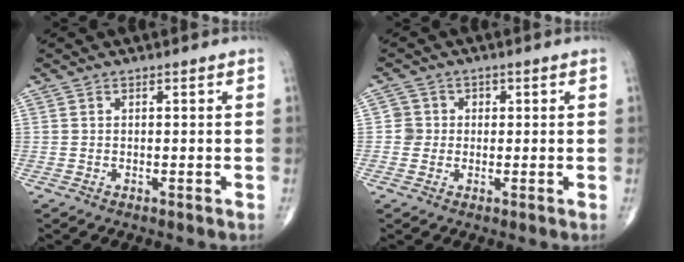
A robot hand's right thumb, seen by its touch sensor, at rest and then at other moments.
{"total": 3.1, "force": [0.0, 3.1, 0.1], "torque": [0.028, 0.009, -0.005]}